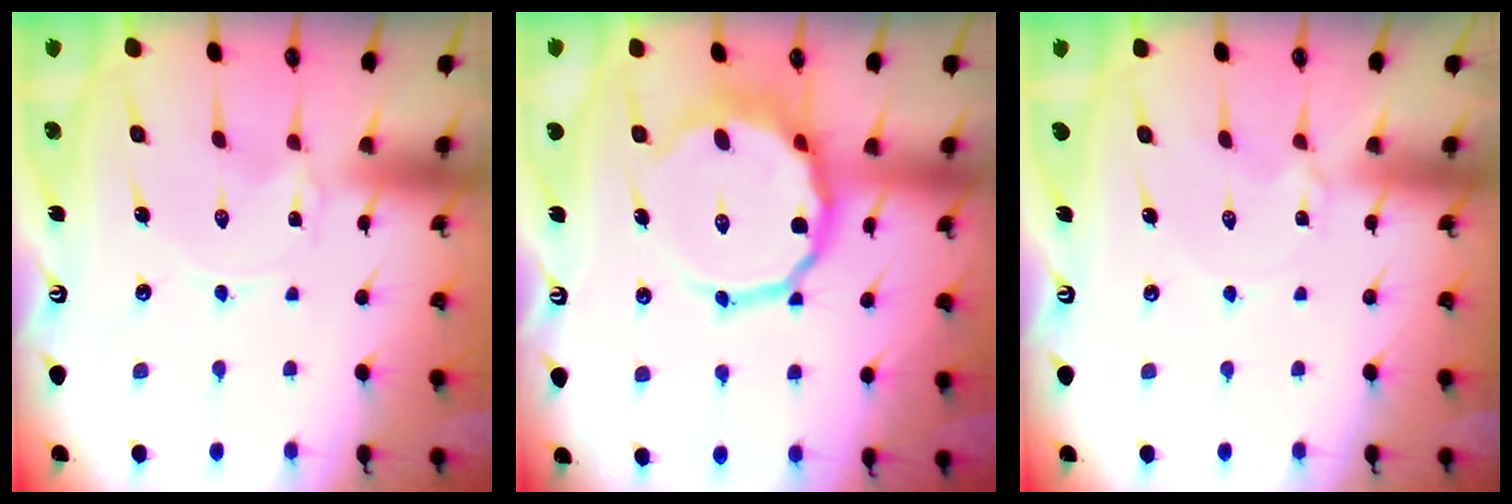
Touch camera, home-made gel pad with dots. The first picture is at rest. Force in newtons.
{"total": 12.2, "press": 11.8, "slide": 3.1}
{"total": 1.7, "press": 1.7, "slide": 0.2}